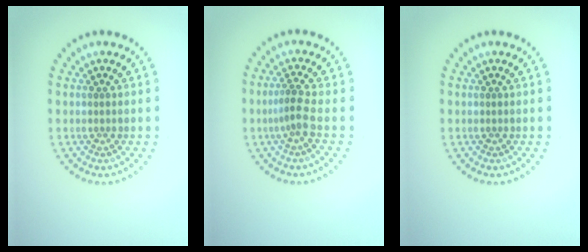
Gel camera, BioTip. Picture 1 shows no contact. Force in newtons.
{"total": 2.1, "press": 1.5, "slide": 1.5}
{"total": 0.0}